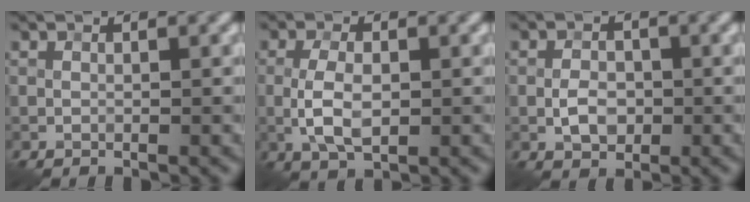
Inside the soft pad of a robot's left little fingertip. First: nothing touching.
{"total": 4.1, "force": [-0.6, 2.0, 3.5], "torque": [-0.073, 0.000, -0.012]}
{"total": 2.5, "force": [-0.6, 1.7, 1.7], "torque": [-0.029, 0.001, -0.013]}